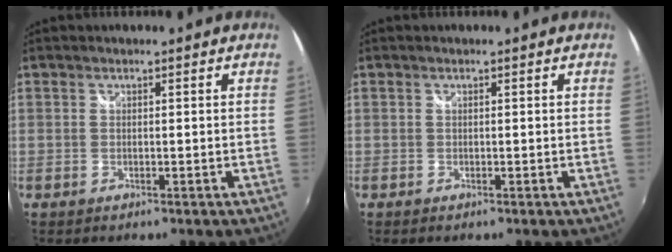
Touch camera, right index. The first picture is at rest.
{"total": 0.0}